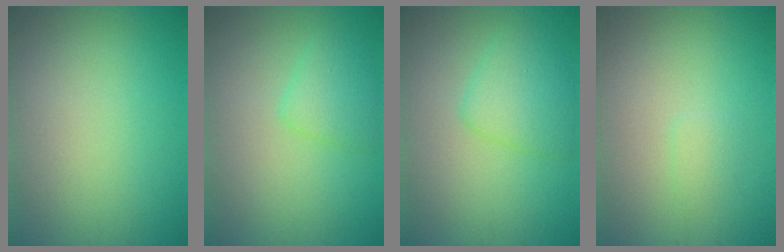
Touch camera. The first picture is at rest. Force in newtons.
{"total": 2.5, "press": 2.4, "slide": 0.2}
{"total": 3.4, "press": 3.4, "slide": 0.2}
{"total": 0.9, "press": 0.9, "slide": 0.1}